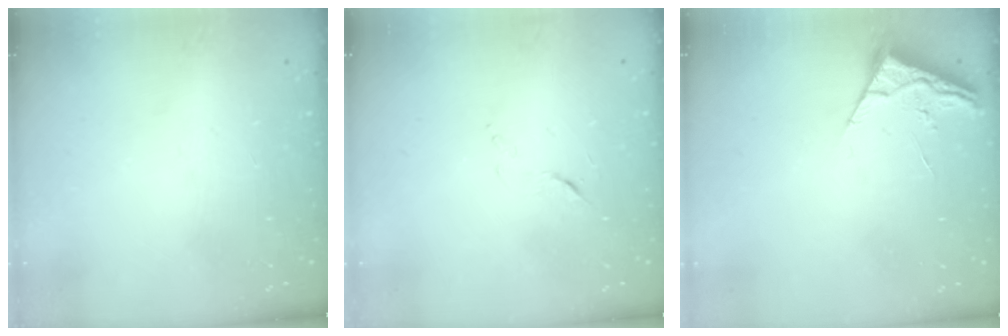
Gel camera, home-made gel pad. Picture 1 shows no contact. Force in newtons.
{"total": 5.5, "press": 5.5, "slide": 0.5}
{"total": 3.9, "press": 3.9, "slide": 0.5}